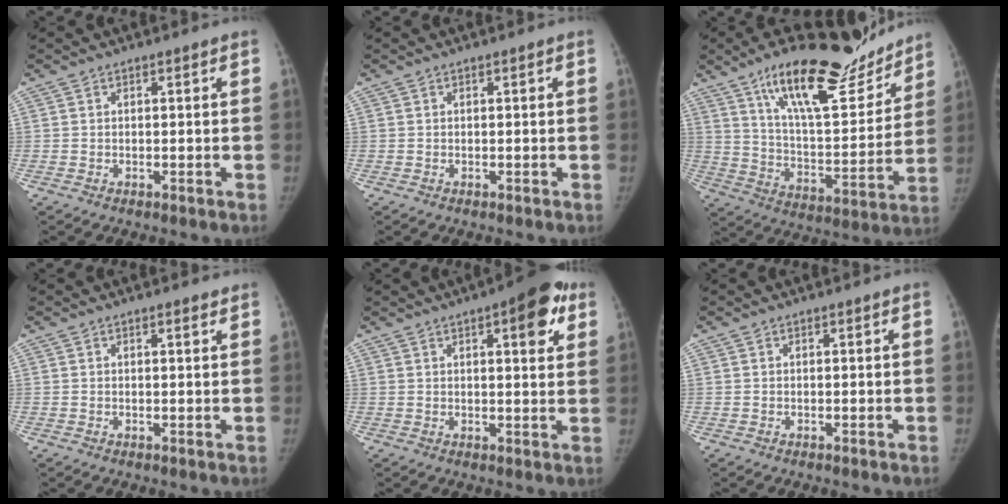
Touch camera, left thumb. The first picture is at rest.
{"total": 0.0}
{"total": 23.1, "force": [17.1, 7.3, 13.8], "torque": [-0.169, -0.080, 0.280]}
{"total": 1.0, "force": [0.8, 0.3, 0.6], "torque": [-0.008, -0.005, 0.011]}
{"total": 10.0, "force": [4.6, 3.4, 8.1], "torque": [-0.079, -0.009, 0.052]}
{"total": 0.0}